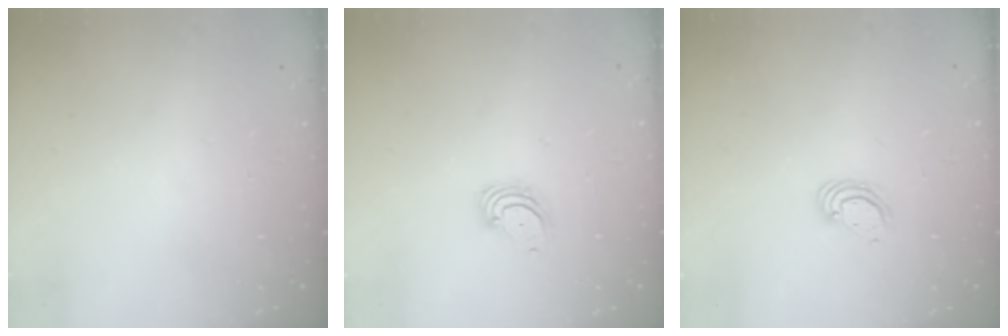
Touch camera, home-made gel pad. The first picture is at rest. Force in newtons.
{"total": 3.3, "press": 3.3, "slide": 0.3}
{"total": 3.7, "press": 3.7, "slide": 0.3}